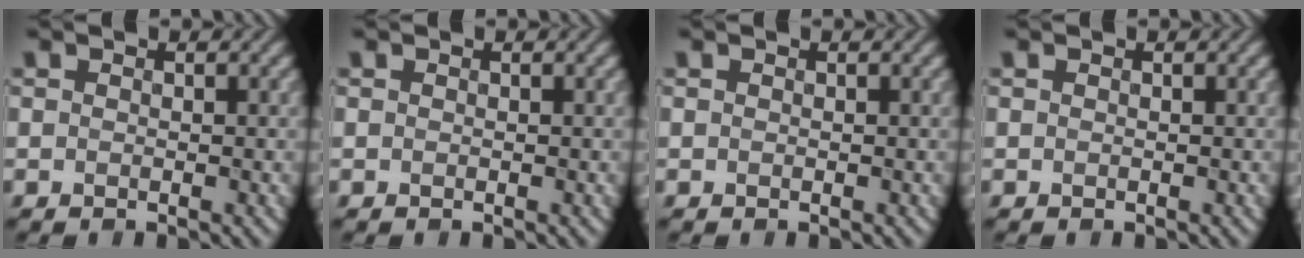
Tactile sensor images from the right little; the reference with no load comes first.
{"total": 0.0}
{"total": 0.0}
{"total": 0.0}